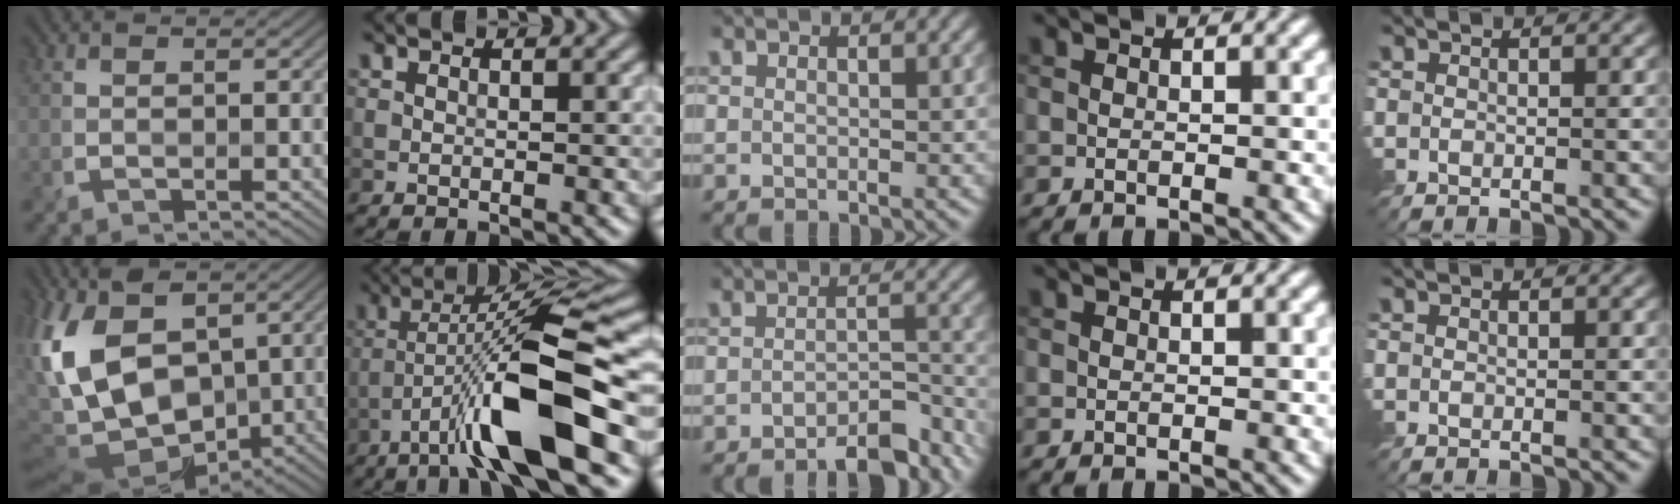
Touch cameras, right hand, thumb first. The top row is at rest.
{"thumb": {"total": 16.9, "force": [0.8, 10.6, 13.1], "torque": [-0.294, 0.003, 0.008]}, "index": {"total": 10.6, "force": [-4.8, 1.4, 9.3], "torque": [-0.156, 0.019, -0.083]}, "middle": {"total": 4.8, "force": [-3.7, 1.4, 2.7], "torque": [-0.031, 0.008, -0.052]}}